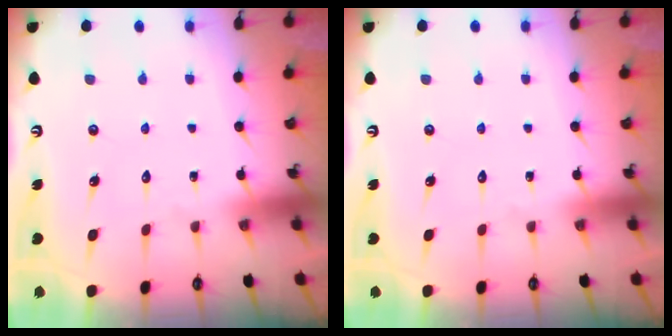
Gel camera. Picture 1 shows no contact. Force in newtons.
{"total": 0.0}